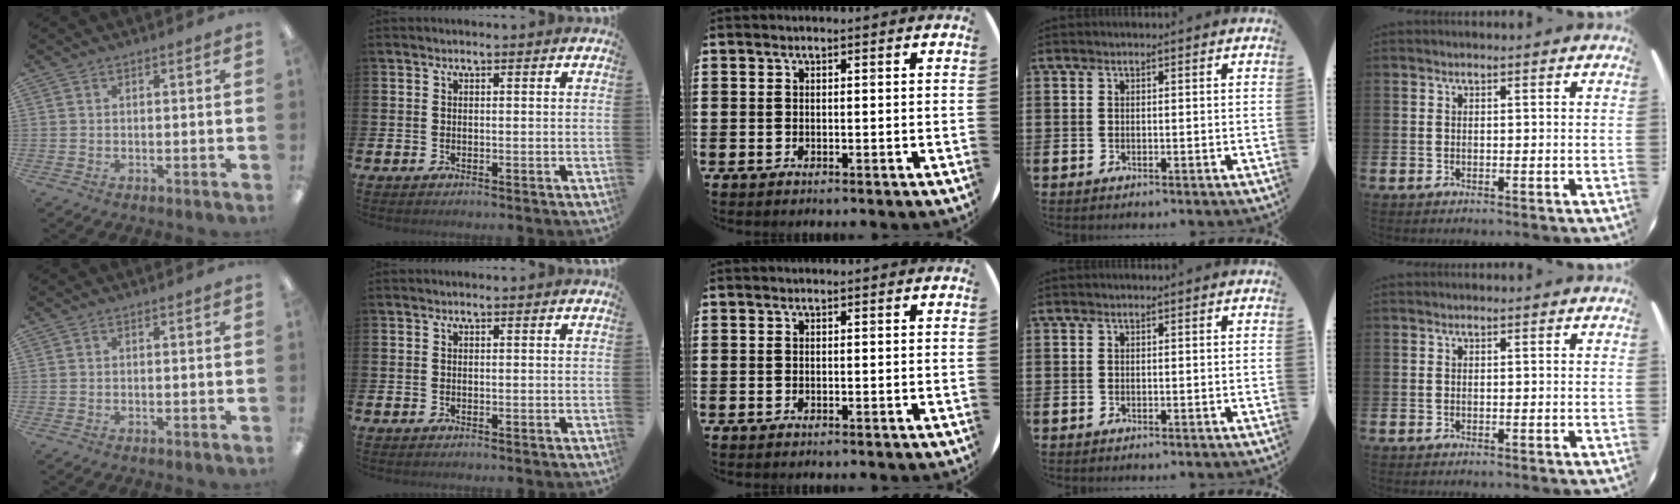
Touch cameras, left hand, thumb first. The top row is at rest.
{}